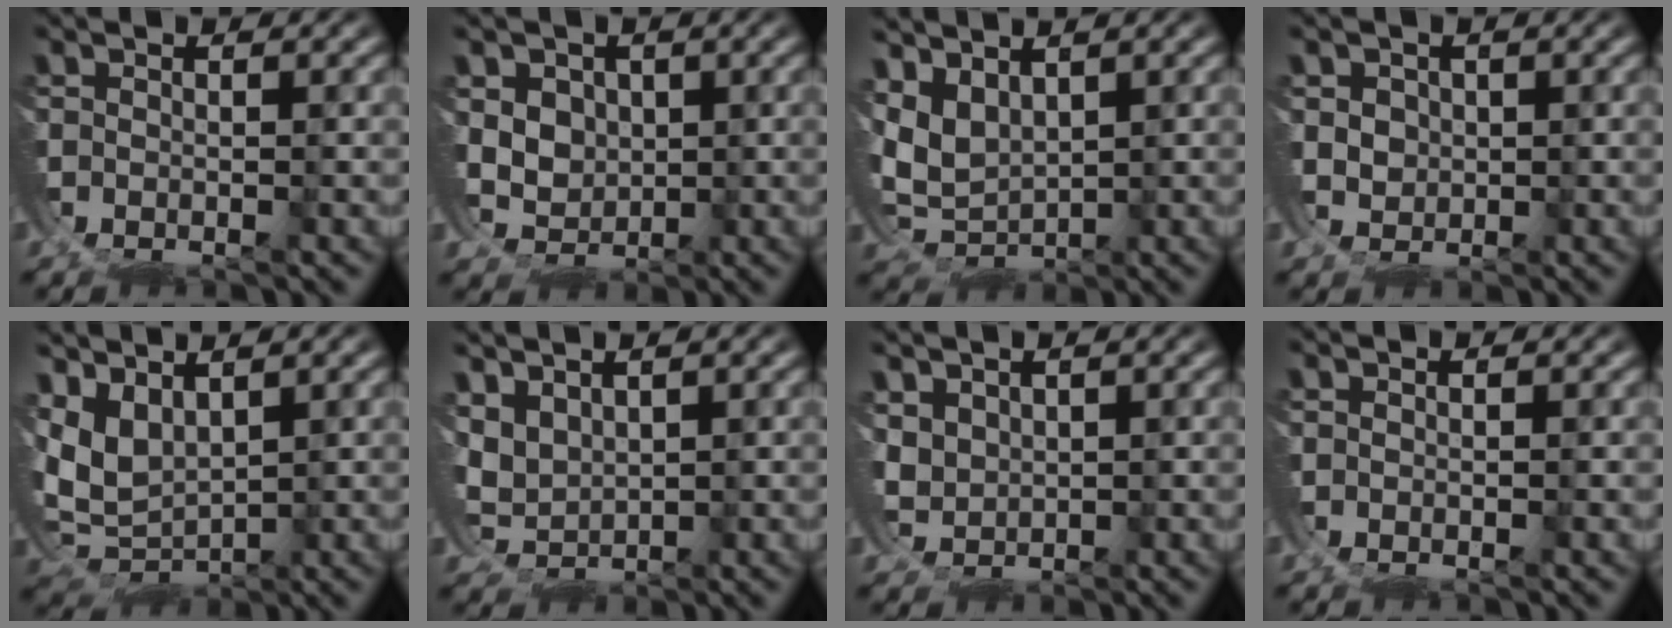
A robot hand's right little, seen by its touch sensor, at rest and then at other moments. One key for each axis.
{"total": 5.8, "fx": 0.3, "fy": 5.4, "fz": 2.0, "tx": -0.054, "ty": -0.019, "tz": 0.013}
{"total": 8.0, "fx": 0.1, "fy": 7.3, "fz": 3.1, "tx": -0.112, "ty": -0.030, "tz": 0.007}
{"total": 2.1, "fx": 0.4, "fy": 2.0, "fz": 0.3, "tx": -0.011, "ty": -0.007, "tz": 0.016}
{"total": 10.0, "fx": 0.0, "fy": 9.0, "fz": 4.2, "tx": -0.137, "ty": -0.036, "tz": 0.003}
{"total": 4.9, "fx": 0.8, "fy": 4.6, "fz": 1.5, "tx": -0.074, "ty": -0.019, "tz": 0.020}
{"total": 2.9, "fx": 0.8, "fy": 2.8, "fz": 0.3, "tx": -0.042, "ty": -0.016, "tz": 0.025}
{"total": 0.0}